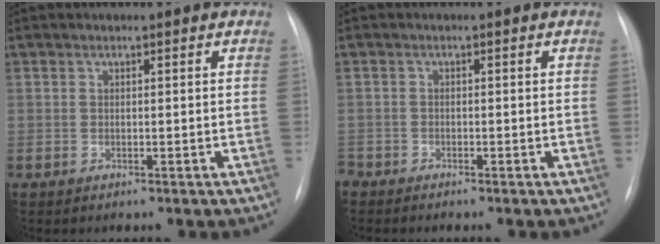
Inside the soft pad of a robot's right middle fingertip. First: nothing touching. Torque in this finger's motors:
{"motor_torque": [0.00, 0.00, 0.03, 0.01]}